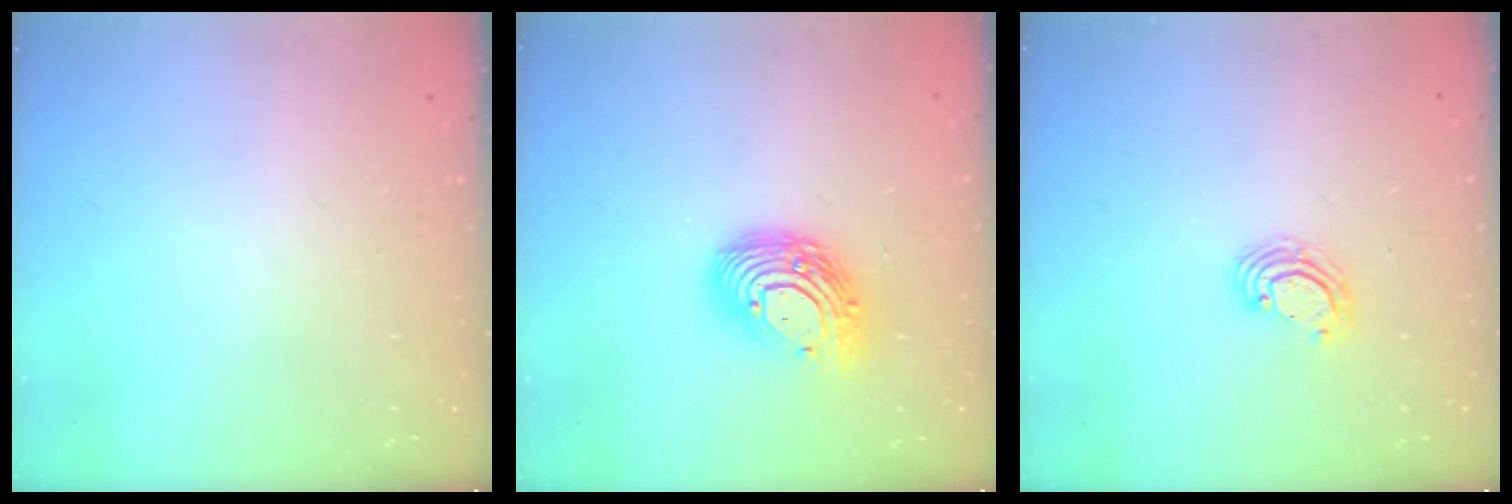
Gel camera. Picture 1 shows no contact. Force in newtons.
{"total": 15.3, "press": 15.3, "slide": 1.2}
{"total": 3.6, "press": 3.6, "slide": 0.2}